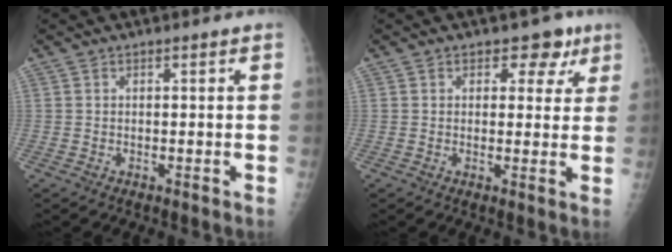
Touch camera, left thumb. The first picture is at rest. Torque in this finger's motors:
{"motor_torque": [0.05, 0.16, -0.28, -0.08, 0.01]}